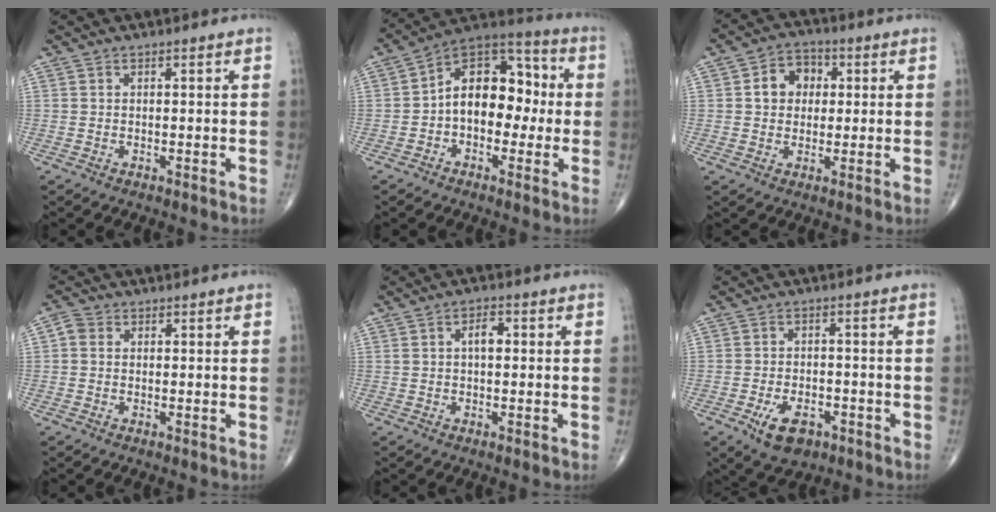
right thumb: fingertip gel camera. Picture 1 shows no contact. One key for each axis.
{"total": 14.3, "fx": -0.6, "fy": 9.5, "fz": 10.8, "tx": -0.125, "ty": 0.046, "tz": -0.025}
{"total": 7.1, "fx": 1.2, "fy": 5.8, "fz": 3.9, "tx": -0.033, "ty": 0.012, "tz": 0.012}
{"total": 2.2, "fx": 0.2, "fy": 2.0, "fz": 1.0, "tx": -0.014, "ty": 0.007, "tz": -0.002}
{"total": 2.9, "fx": 0.3, "fy": 1.5, "fz": 2.5, "tx": -0.040, "ty": 0.006, "tz": 0.003}
{"total": 7.2, "fx": -3.6, "fy": 4.1, "fz": 4.7, "tx": -0.071, "ty": 0.010, "tz": -0.053}